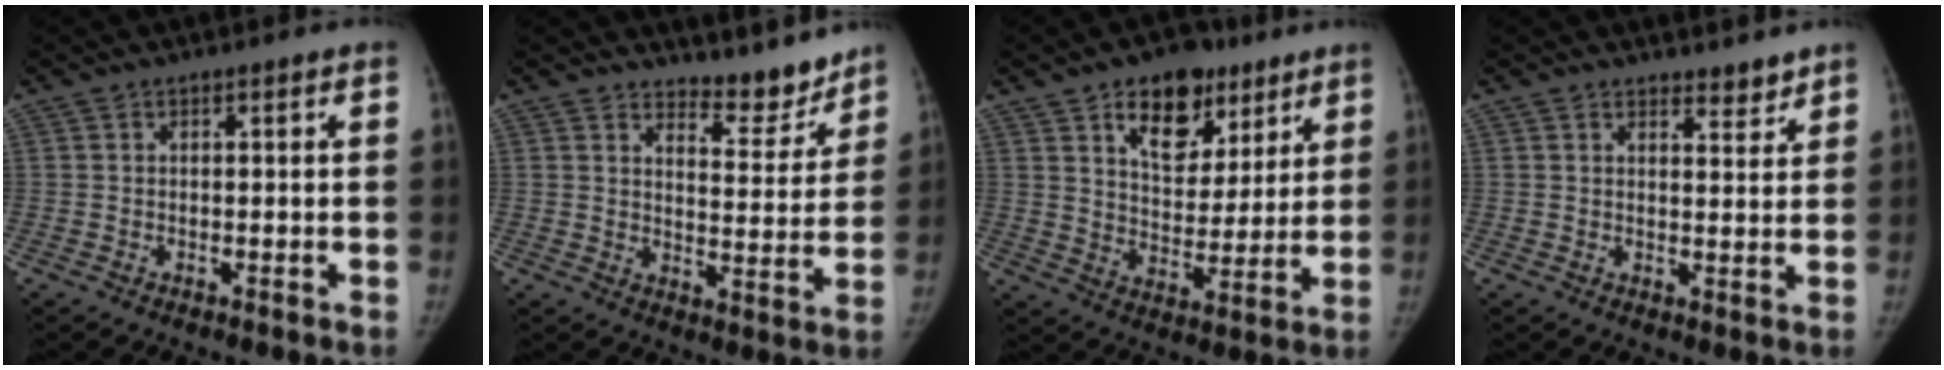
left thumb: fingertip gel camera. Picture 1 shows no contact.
{"total": 7.5, "force": [7.1, 2.1, 1.4], "torque": [0.010, -0.069, 0.106]}
{"total": 14.3, "force": [8.2, 8.8, 7.8], "torque": [-0.073, -0.039, 0.130]}
{"total": 3.0, "force": [2.7, 1.0, 0.8], "torque": [0.005, -0.023, 0.039]}